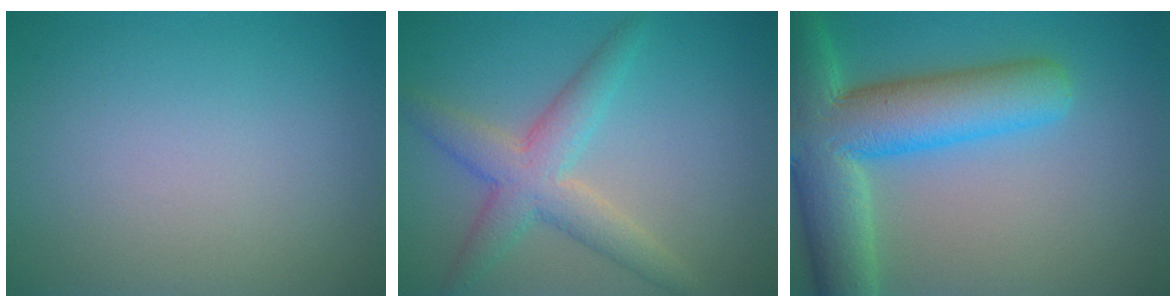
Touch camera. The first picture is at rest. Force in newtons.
{"total": 4.6, "press": 4.5, "slide": 0.1}
{"total": 11.3, "press": 11.2, "slide": 0.6}